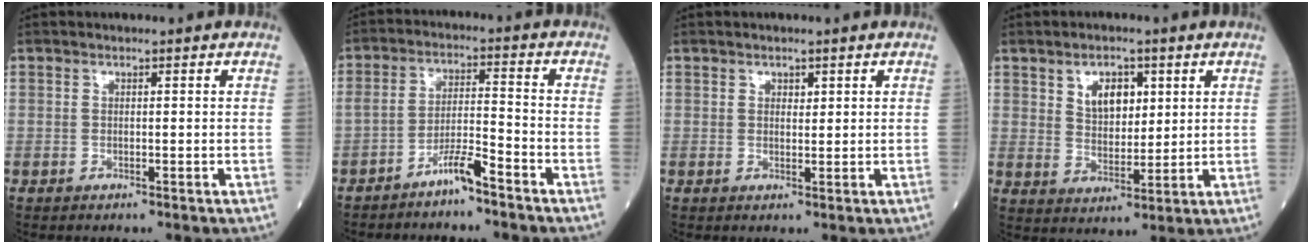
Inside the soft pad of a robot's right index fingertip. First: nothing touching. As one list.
[{"total": 5.2, "force": [-4.0, 0.1, 3.3], "torque": [-0.063, 0.003, -0.077]}, {"total": 1.2, "force": [0.7, 0.7, 0.6], "torque": [-0.005, -0.004, 0.010]}, {"total": 5.9, "force": [2.5, 3.4, 4.2], "torque": [-0.071, 0.003, 0.048]}]